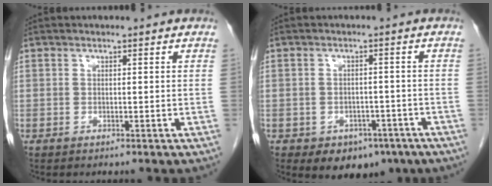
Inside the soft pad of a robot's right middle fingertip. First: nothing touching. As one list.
[{"total": 6.9, "force": [-4.2, 4.8, 2.8], "torque": [-0.025, 0.009, -0.046]}]